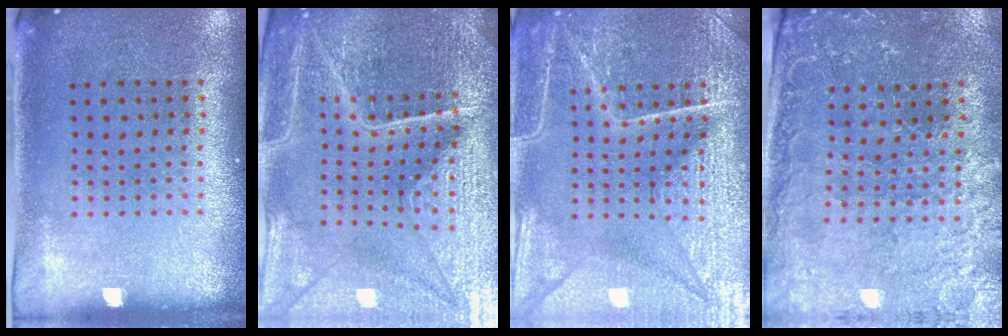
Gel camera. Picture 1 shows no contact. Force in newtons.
{"total": 5.8, "press": 5.3, "slide": 2.4}
{"total": 6.9, "press": 6.8, "slide": 0.8}
{"total": 1.2, "press": 1.2, "slide": 0.4}